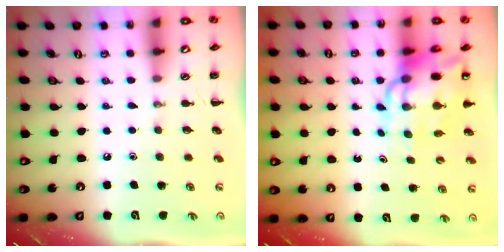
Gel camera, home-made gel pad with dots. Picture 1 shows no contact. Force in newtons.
{"total": 13.2, "press": 12.7, "slide": 3.6}